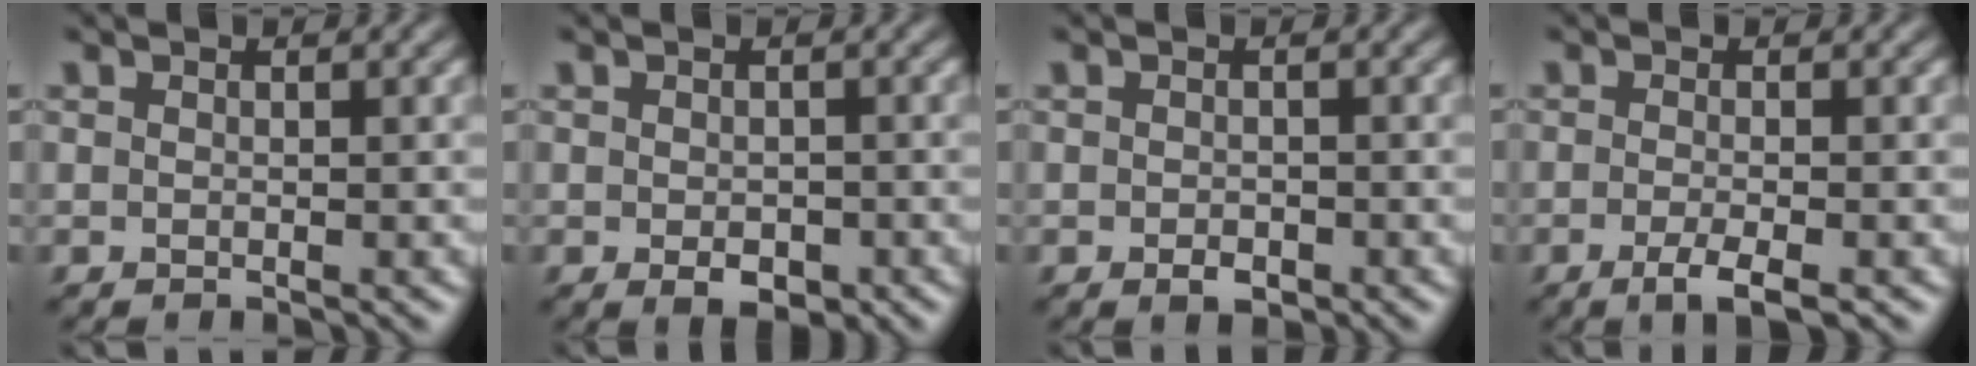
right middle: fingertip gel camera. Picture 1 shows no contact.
{"total": 2.2, "force": [-0.8, 1.3, 1.6], "torque": [-0.025, -0.006, -0.010]}
{"total": 1.2, "force": [-0.5, 0.7, 0.7], "torque": [-0.012, -0.002, -0.009]}
{"total": 2.5, "force": [-1.3, 0.5, 2.1], "torque": [-0.036, -0.004, -0.027]}